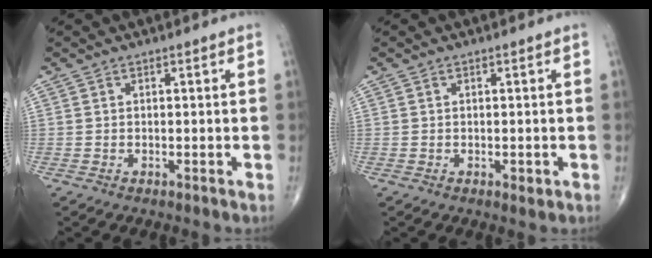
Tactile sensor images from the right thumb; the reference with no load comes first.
{"total": 1.5, "force": [-0.2, 0.8, 1.2], "torque": [-0.015, -0.003, -0.001]}